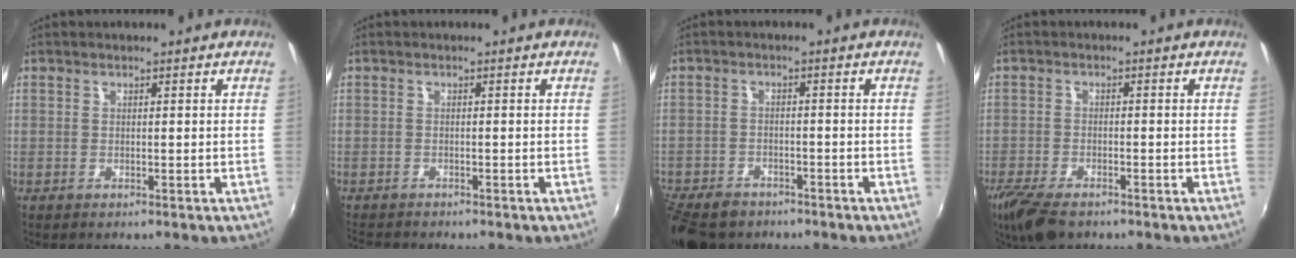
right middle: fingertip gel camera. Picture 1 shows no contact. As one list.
[{"total": 3.7, "force": [-3.5, 0.4, 1.1], "torque": [-0.032, -0.018, -0.060]}, {"total": 12.7, "force": [-9.3, 7.1, 4.9], "torque": [-0.148, -0.016, -0.155]}, {"total": 8.3, "force": [-6.2, 3.0, 4.6], "torque": [-0.119, -0.029, -0.116]}]